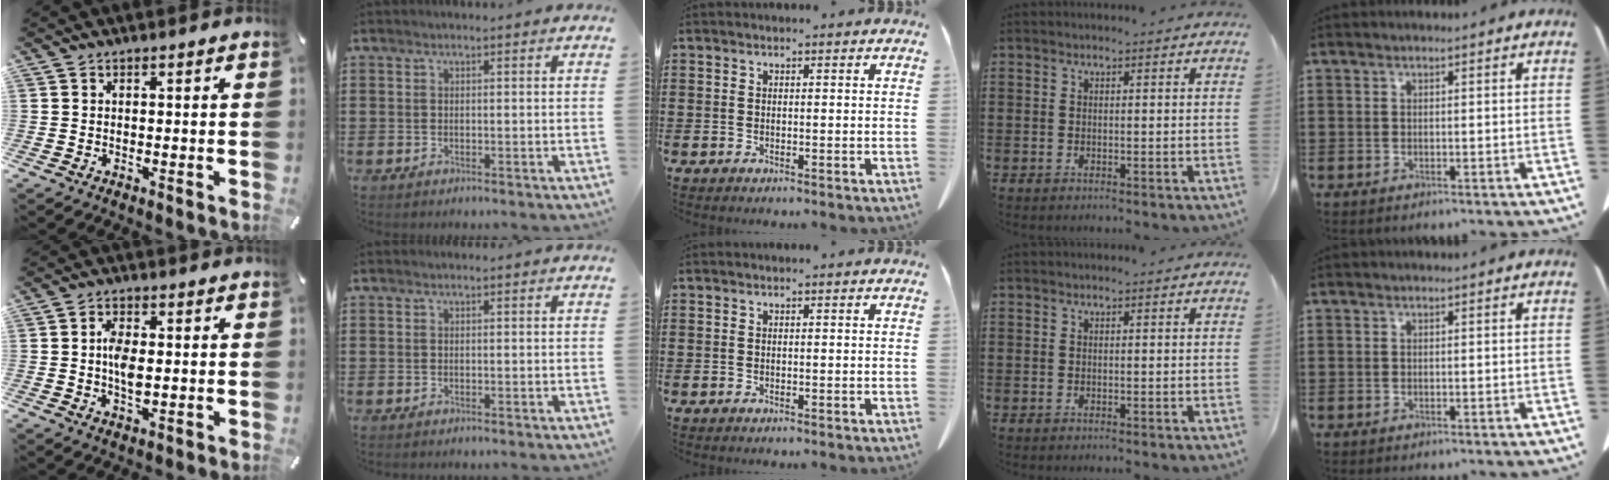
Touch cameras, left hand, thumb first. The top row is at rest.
{"thumb": {"total": 5.2, "force": [-0.1, 2.8, 4.4], "torque": [-0.089, -0.002, -0.007]}}